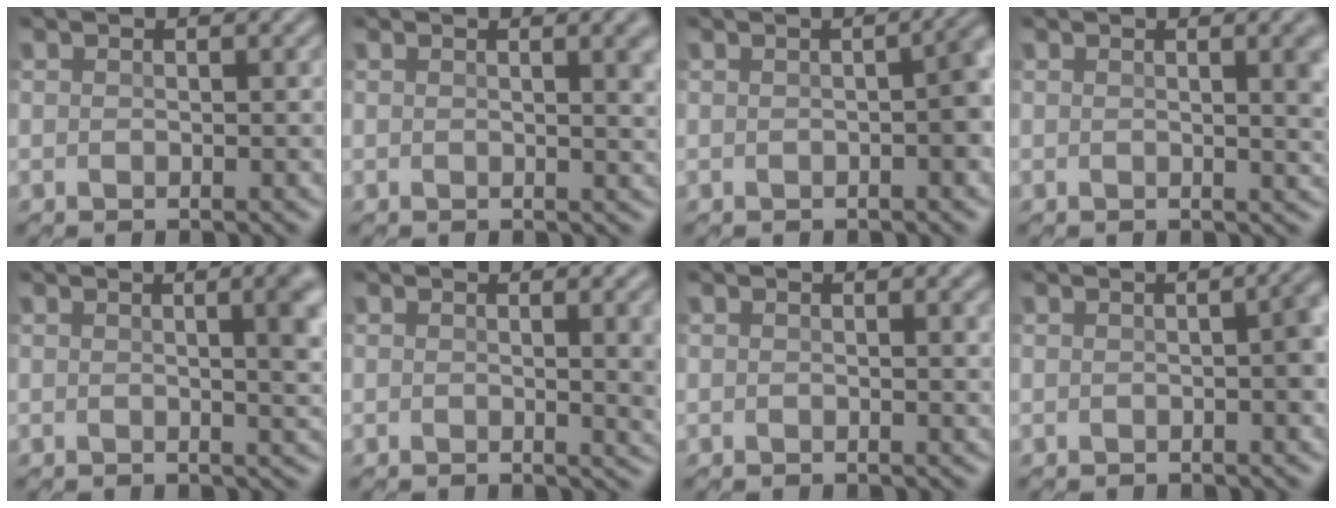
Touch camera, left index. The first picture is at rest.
{"total": 2.7, "force": [0.7, 1.2, 2.3], "torque": [-0.035, -0.002, 0.012]}
{"total": 4.4, "force": [-0.4, 2.1, 3.9], "torque": [-0.051, 0.002, -0.004]}
{"total": 3.2, "force": [0.4, 1.4, 2.8], "torque": [-0.038, -0.002, 0.011]}
{"total": 3.8, "force": [0.6, 1.3, 3.5], "torque": [-0.051, 0.001, 0.015]}
{"total": 4.2, "force": [0.2, 2.3, 3.6], "torque": [-0.050, -0.014, 0.015]}
{"total": 0.9, "force": [0.4, 0.3, 0.7], "torque": [-0.015, 0.000, 0.008]}
{"total": 3.1, "force": [-0.2, 1.4, 2.8], "torque": [-0.037, 0.004, -0.003]}